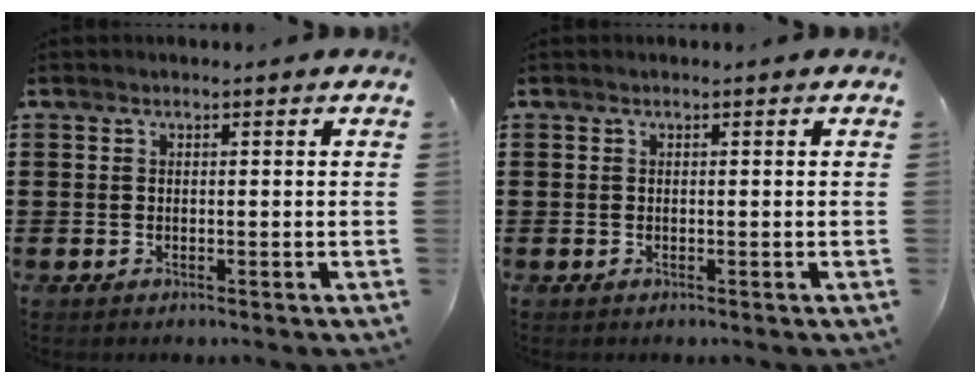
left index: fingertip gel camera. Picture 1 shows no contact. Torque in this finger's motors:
{"motor_torque": [0.00, 0.00, 0.00, 0.00]}